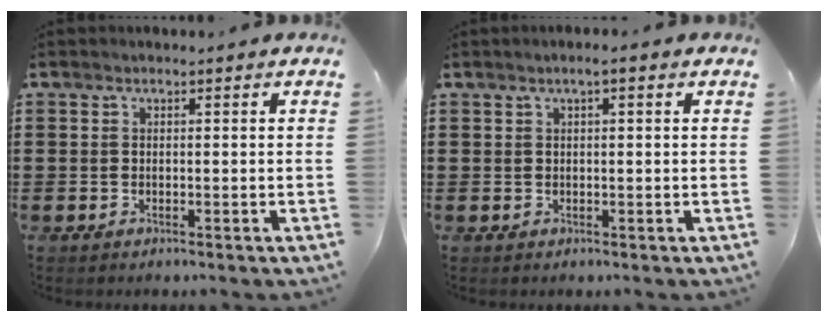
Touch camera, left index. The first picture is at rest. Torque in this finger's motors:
{"motor_torque": [0.80, 0.80, 0.06, 0.01]}